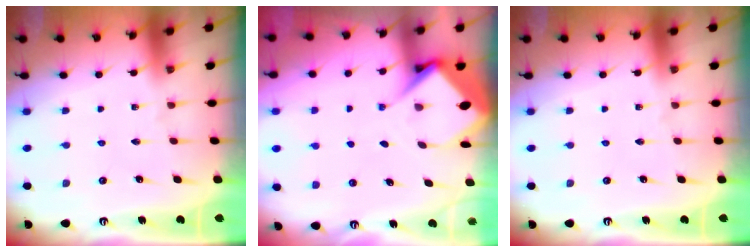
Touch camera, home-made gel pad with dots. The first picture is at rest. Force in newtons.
{"total": 6.7, "press": 6.6, "slide": 0.7}
{"total": 0.0}